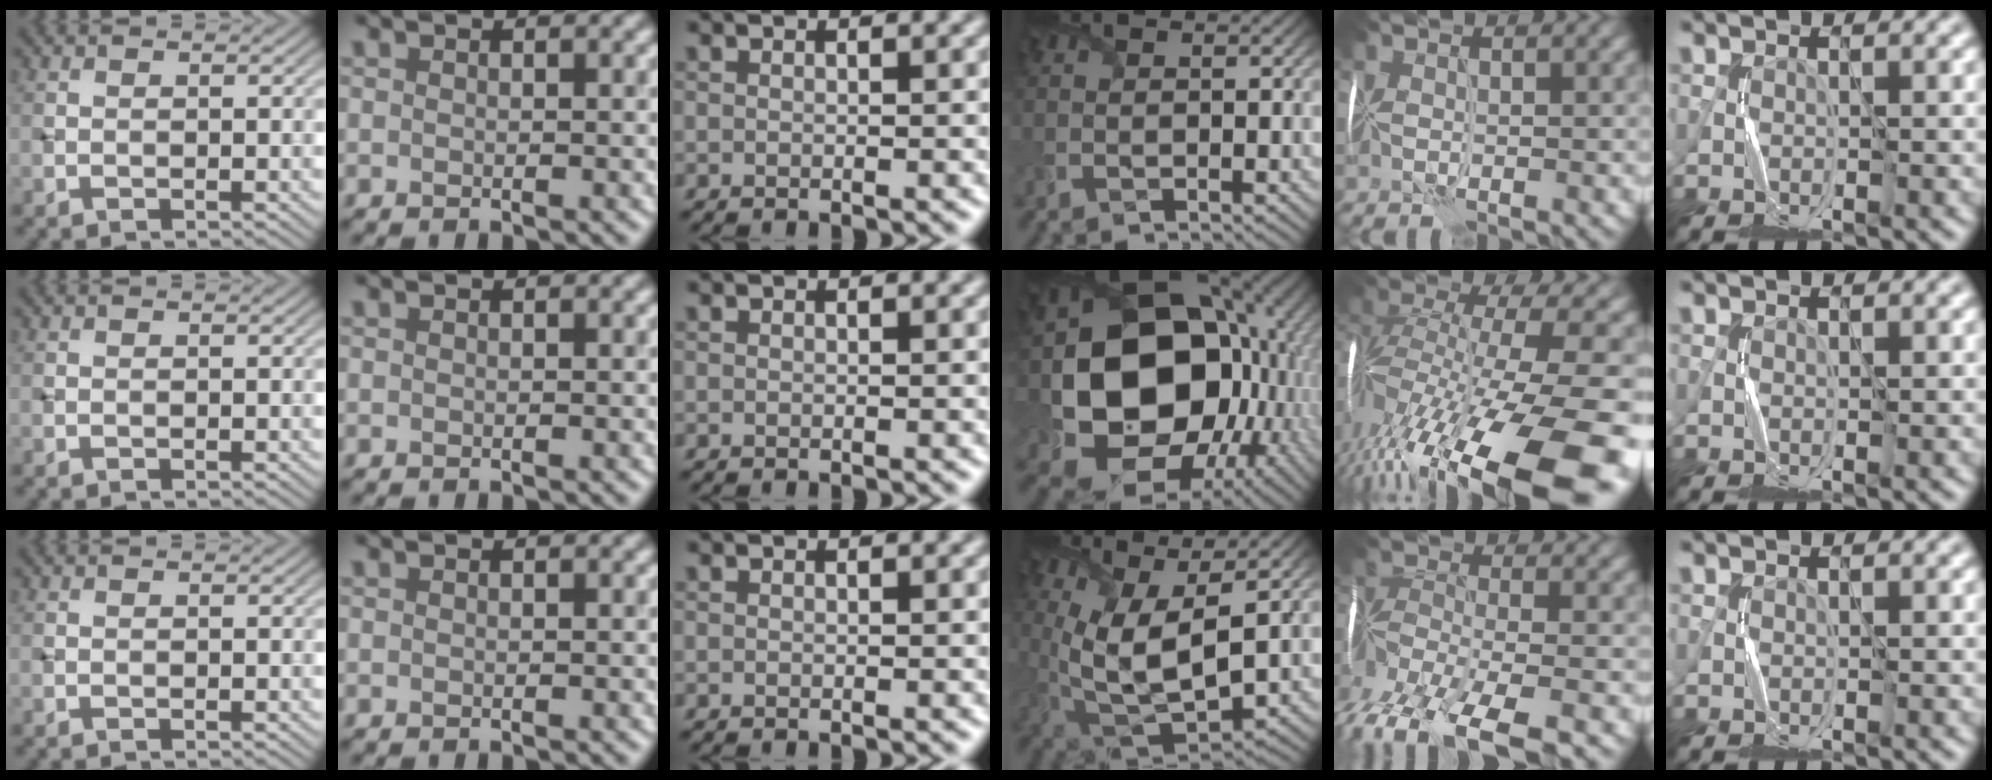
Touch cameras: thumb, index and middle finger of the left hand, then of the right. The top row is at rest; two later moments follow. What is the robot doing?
{"motion": "fold", "object": "map"}